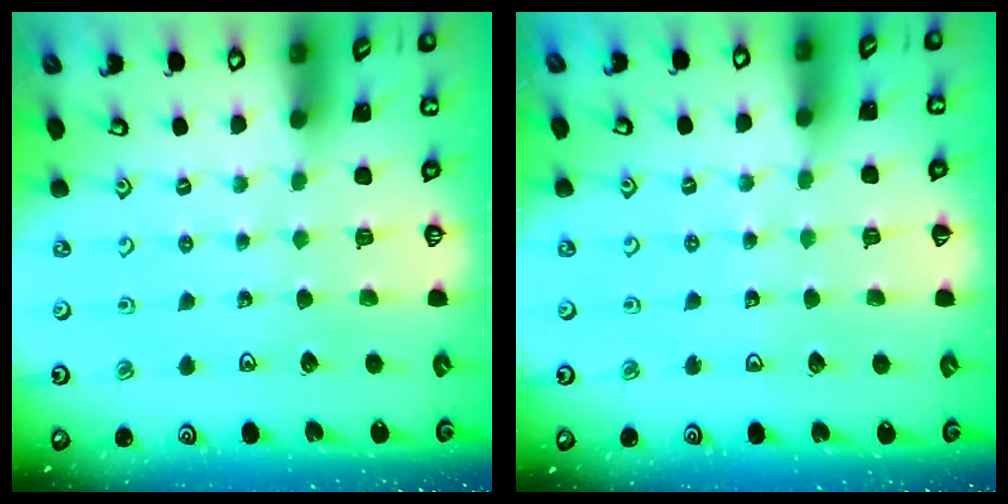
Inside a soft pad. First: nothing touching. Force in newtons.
{"total": 2.9, "press": 2.9, "slide": 0.3}